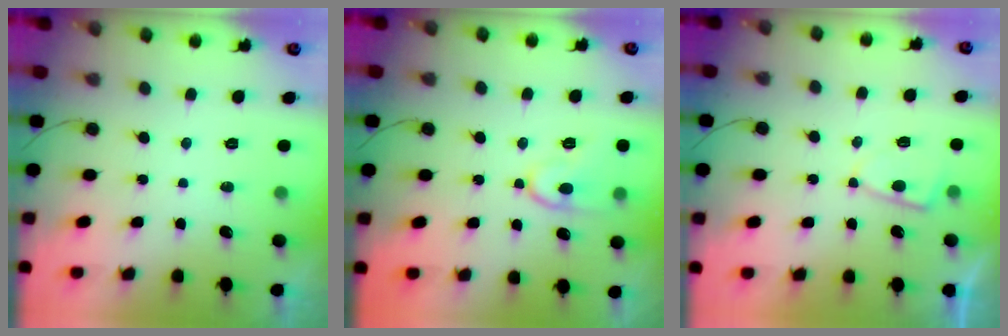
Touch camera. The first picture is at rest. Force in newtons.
{"total": 11.5, "press": 11.4, "slide": 1.0}
{"total": 5.8, "press": 5.8, "slide": 0.4}